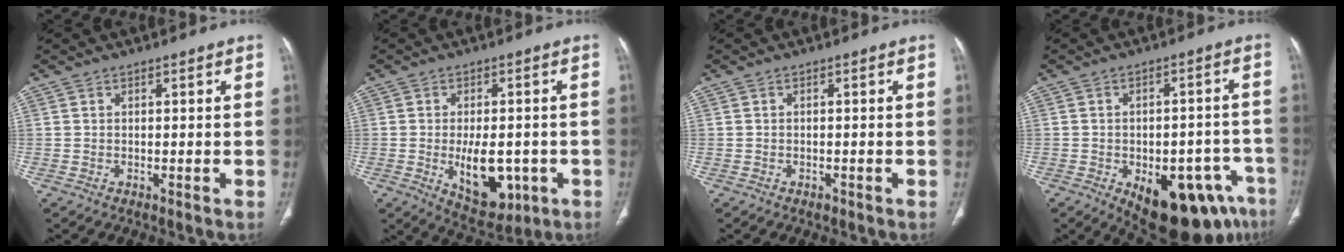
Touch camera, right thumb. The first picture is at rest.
{"total": 11.0, "force": [-2.6, 6.0, 8.9], "torque": [-0.113, -0.003, -0.020]}
{"total": 0.8, "force": [-0.5, 0.5, 0.3], "torque": [-0.006, 0.000, -0.008]}
{"total": 18.5, "force": [-9.1, 9.3, 13.1], "torque": [-0.112, 0.041, -0.105]}